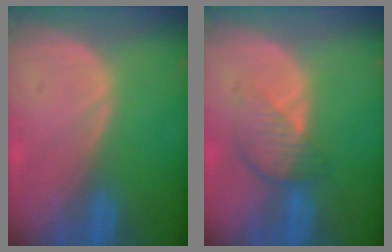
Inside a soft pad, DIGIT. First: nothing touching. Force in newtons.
{"total": 4.5, "press": 4.1, "slide": 2.0}